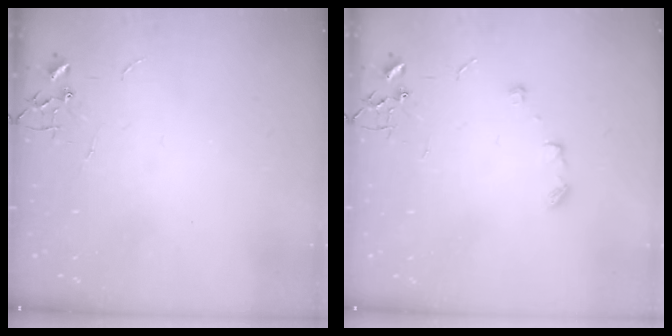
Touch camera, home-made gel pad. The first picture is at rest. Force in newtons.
{"total": 6.5, "press": 6.4, "slide": 1.1}